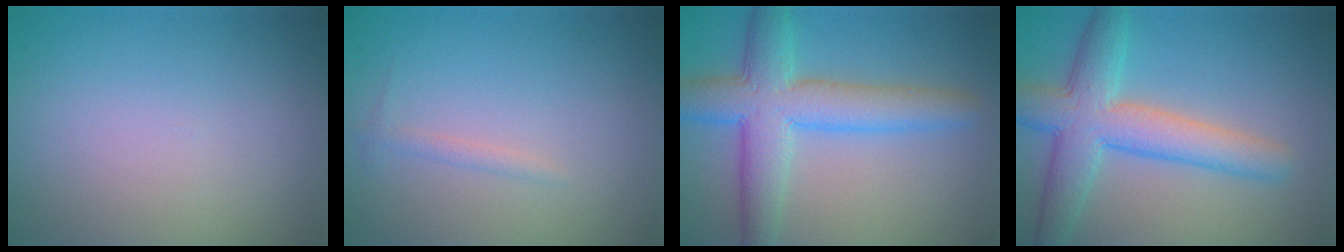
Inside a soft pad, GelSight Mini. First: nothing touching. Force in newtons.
{"total": 0.8, "press": 0.8, "slide": 0.0}
{"total": 6.7, "press": 6.7, "slide": 0.1}
{"total": 5.5, "press": 5.5, "slide": 0.4}